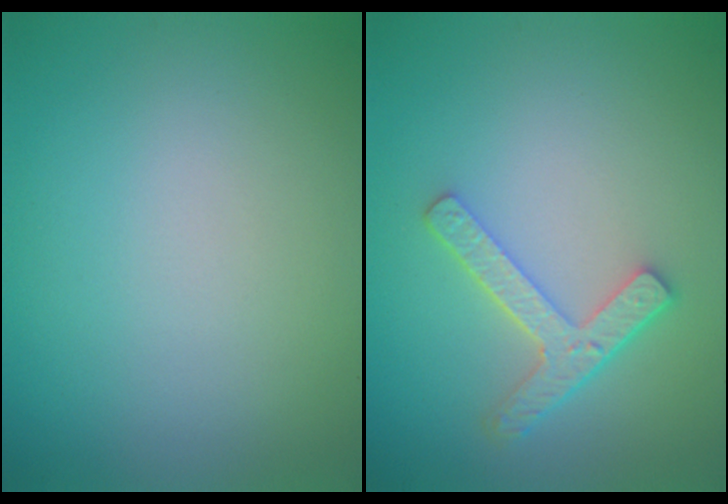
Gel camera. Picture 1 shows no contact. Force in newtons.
{"total": 3.6, "press": 2.8, "slide": 2.3}